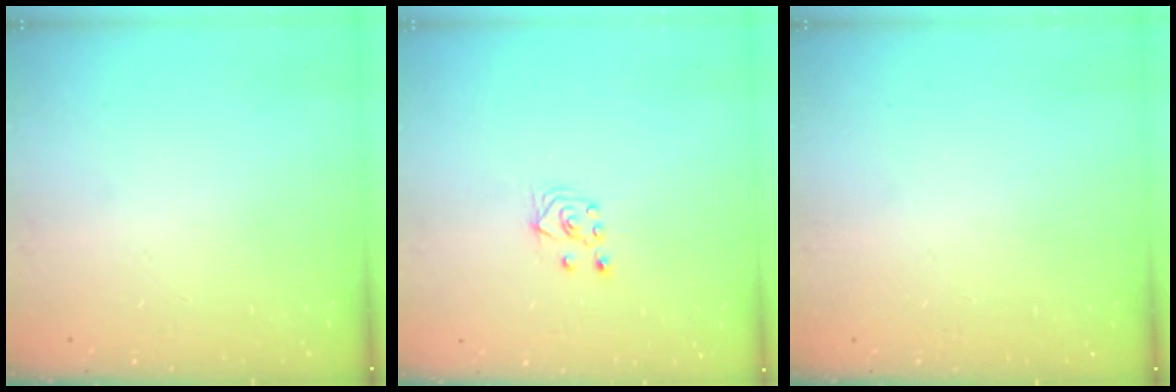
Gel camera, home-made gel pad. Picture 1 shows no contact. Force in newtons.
{"total": 2.6, "press": 2.5, "slide": 1.0}
{"total": 0.0}